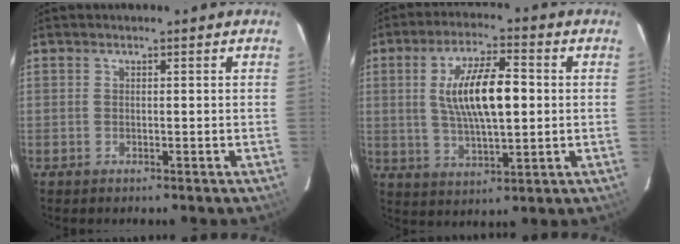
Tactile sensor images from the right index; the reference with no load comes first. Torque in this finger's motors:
{"motor_torque": [0.81, -0.24, 0.78, 0.14]}